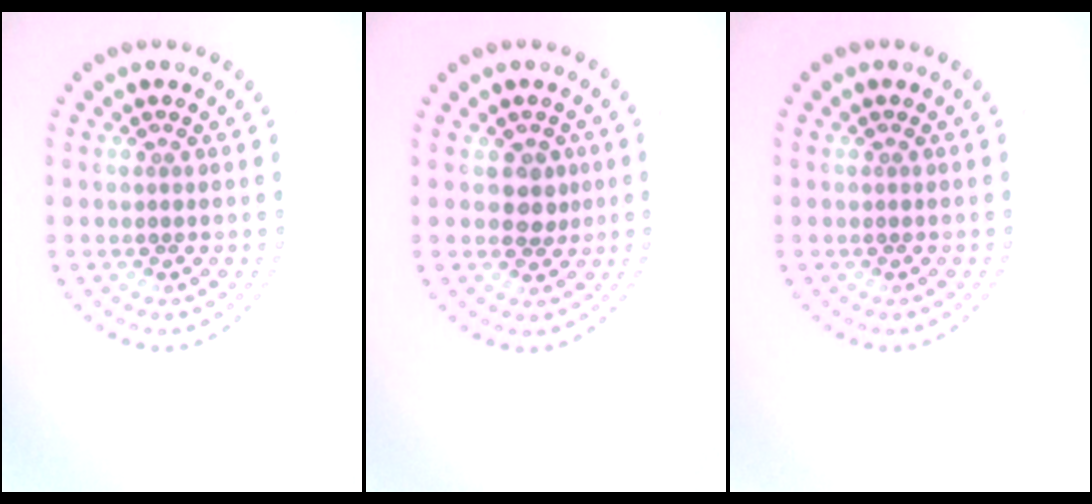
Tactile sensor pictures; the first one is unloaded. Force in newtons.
{"total": 2.0, "press": 1.8, "slide": 0.8}
{"total": 0.0}